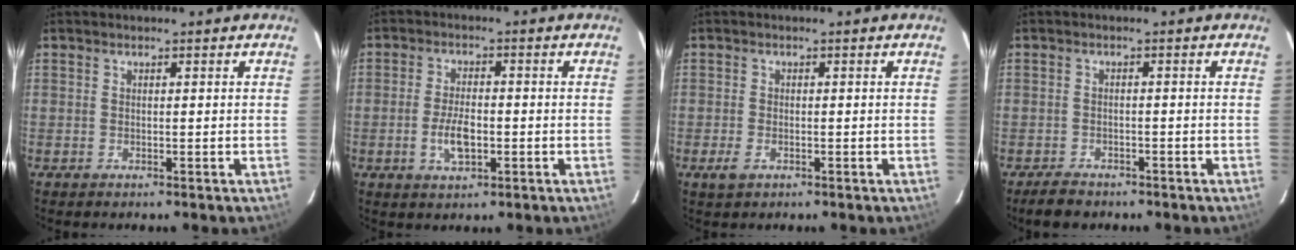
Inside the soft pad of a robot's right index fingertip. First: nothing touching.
{"total": 5.9, "force": [-1.7, 2.8, 4.9], "torque": [-0.100, -0.001, -0.028]}
{"total": 2.5, "force": [-1.3, 1.4, 1.6], "torque": [-0.033, -0.004, -0.023]}
{"total": 3.9, "force": [-3.1, 1.8, 1.3], "torque": [-0.035, 0.003, -0.051]}